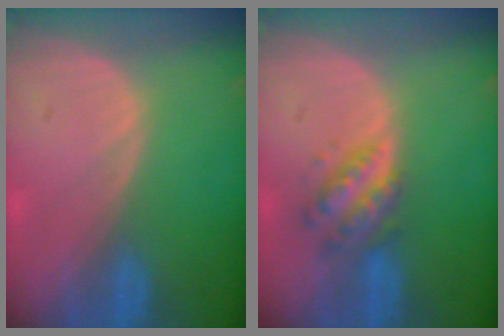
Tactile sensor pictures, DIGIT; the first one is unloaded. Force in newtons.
{"total": 5.0, "press": 5.0, "slide": 0.1}